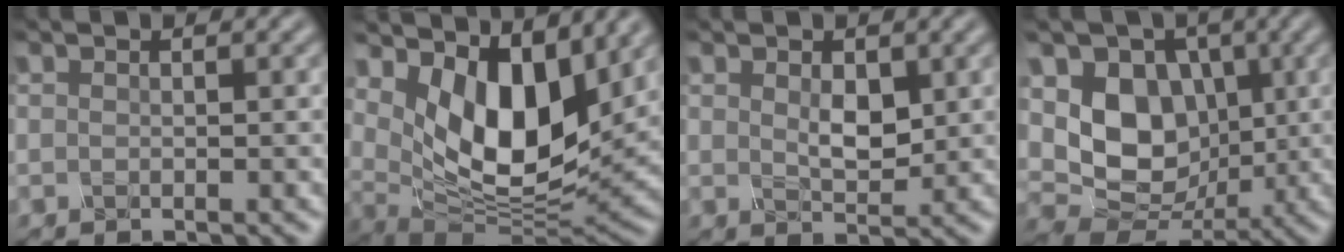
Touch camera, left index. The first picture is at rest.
{"total": 8.7, "force": [3.6, 4.5, 6.6], "torque": [-0.121, -0.021, 0.071]}
{"total": 1.6, "force": [0.3, 0.7, 1.4], "torque": [-0.032, -0.001, 0.022]}
{"total": 7.4, "force": [0.6, 6.0, 4.3], "torque": [-0.090, -0.013, 0.015]}